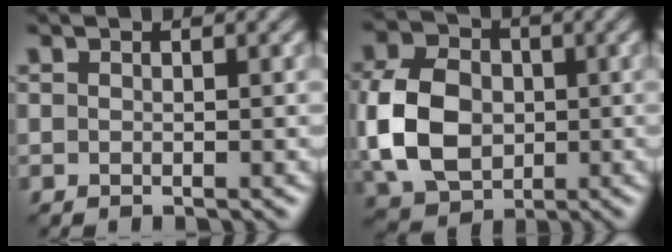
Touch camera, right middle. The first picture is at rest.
{"total": 8.1, "force": [-0.9, 6.1, 5.3], "torque": [-0.125, 0.006, -0.023]}